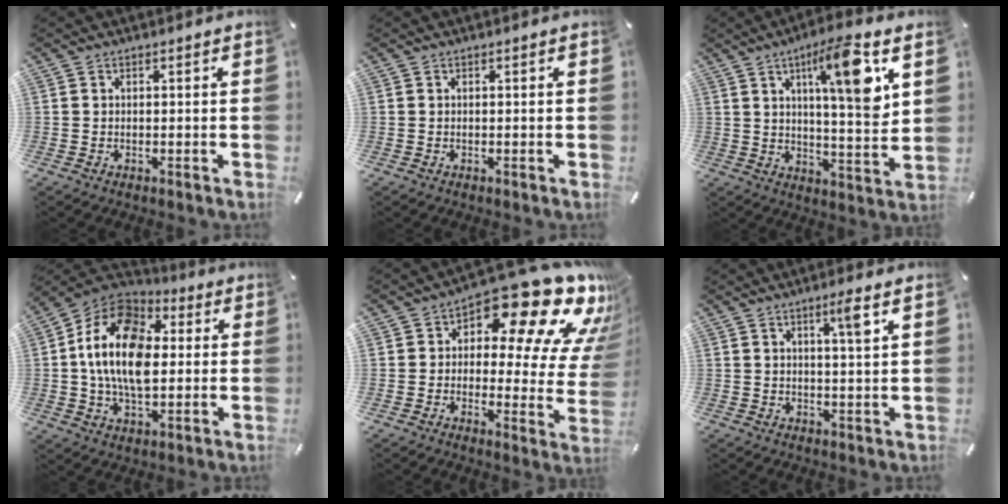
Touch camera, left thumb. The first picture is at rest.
{"total": 0.0}
{"total": 13.8, "force": [6.5, 2.2, 11.9], "torque": [-0.183, -0.026, 0.093]}
{"total": 17.4, "force": [1.1, 11.6, 13.0], "torque": [-0.276, 0.007, 0.014]}
{"total": 19.4, "force": [11.2, 8.5, 13.3], "torque": [-0.175, -0.088, 0.181]}
{"total": 4.8, "force": [2.5, 0.0, 4.1], "torque": [-0.068, -0.008, 0.035]}